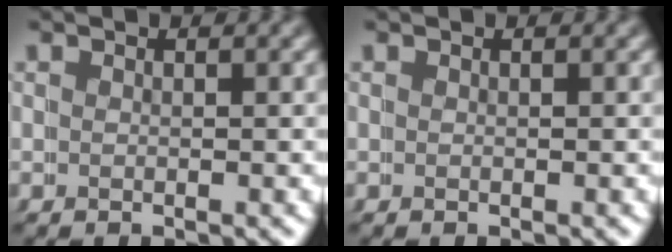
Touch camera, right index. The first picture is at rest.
{"total": 0.0}